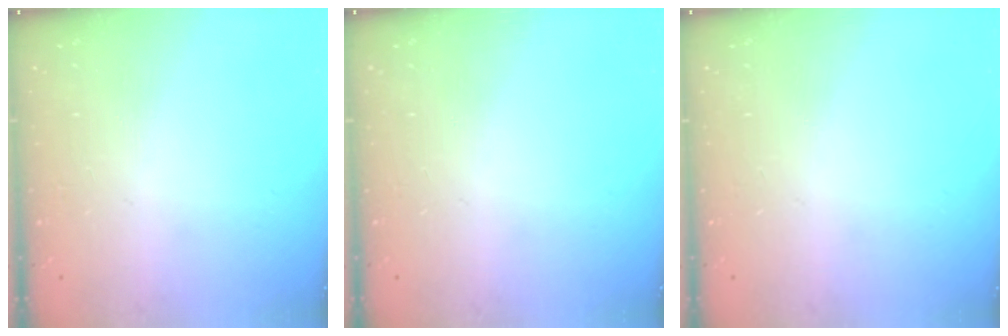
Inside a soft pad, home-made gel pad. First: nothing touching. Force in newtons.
{"total": 0.0}
{"total": 0.0}